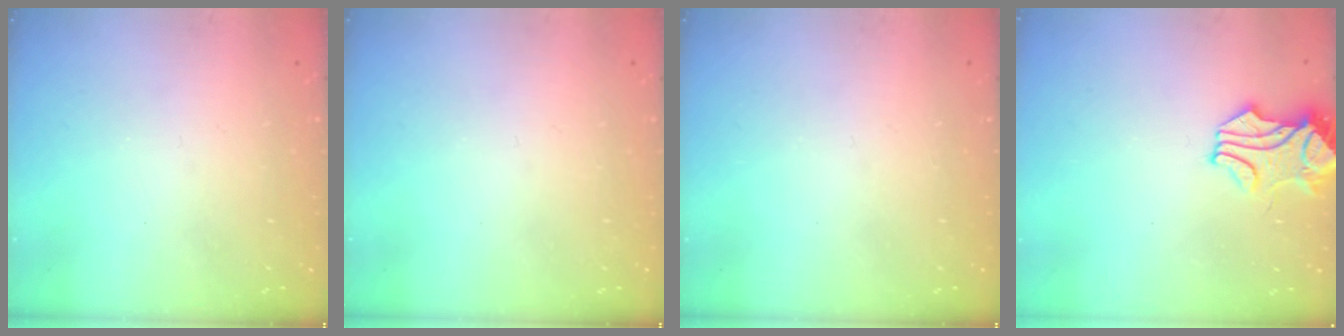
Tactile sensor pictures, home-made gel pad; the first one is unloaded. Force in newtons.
{"total": 0.0}
{"total": 0.0}
{"total": 1.8, "press": 1.7, "slide": 0.5}